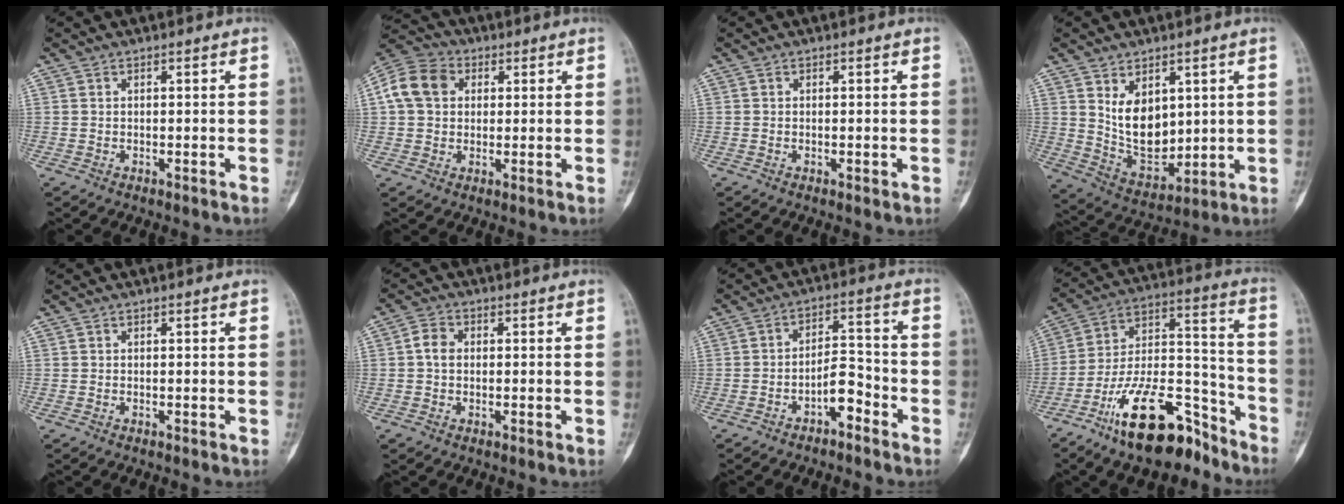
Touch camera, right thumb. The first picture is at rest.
{"total": 10.2, "force": [2.2, 8.1, 5.8], "torque": [-0.103, 0.020, 0.033]}
{"total": 0.8, "force": [-0.2, 0.3, 0.7], "torque": [-0.006, -0.002, -0.004]}
{"total": 10.6, "force": [3.1, 6.9, 7.4], "torque": [-0.092, -0.033, 0.081]}
{"total": 0.0}
{"total": 3.3, "force": [0.0, 2.6, 2.0], "torque": [-0.036, 0.009, -0.008]}
{"total": 6.0, "force": [-3.5, 2.8, 4.1], "torque": [-0.050, 0.042, -0.061]}
{"total": 20.1, "force": [-13.7, 7.9, 12.4], "torque": [-0.201, 0.103, -0.236]}